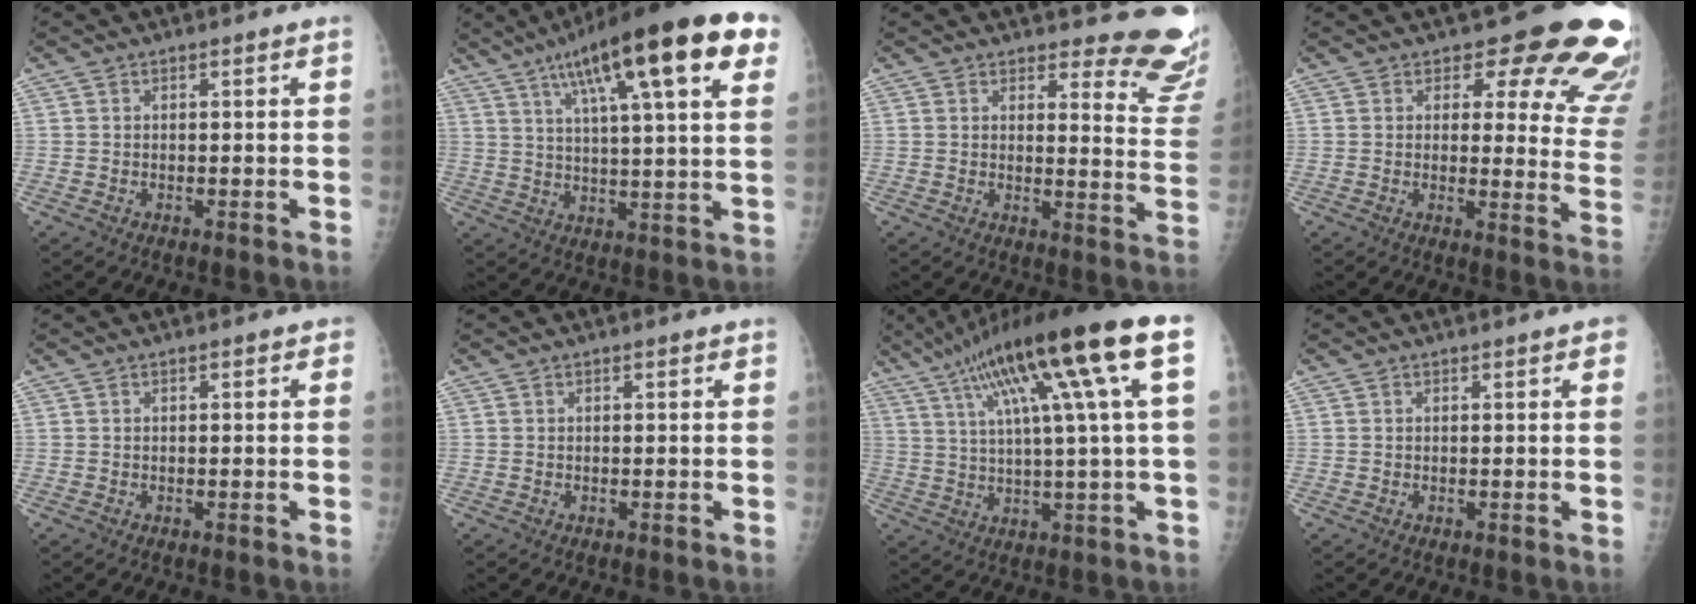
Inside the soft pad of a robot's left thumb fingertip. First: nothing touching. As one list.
[{"total": 24.5, "force": [12.0, 5.3, 20.7], "torque": [-0.305, 0.002, 0.177]}, {"total": 12.7, "force": [11.9, 3.1, 3.2], "torque": [0.006, -0.127, 0.109]}, {"total": 16.6, "force": [12.2, 6.8, 9.0], "torque": [-0.042, -0.081, 0.114]}, {"total": 1.1, "force": [0.4, 0.5, 0.8], "torque": [-0.006, 0.003, 0.002]}, {"total": 0.0}, {"total": 20.9, "force": [8.1, 1.7, 19.1], "torque": [-0.318, 0.018, 0.127]}, {"total": 2.1, "force": [1.1, 0.4, 1.8], "torque": [-0.016, 0.003, 0.009]}]